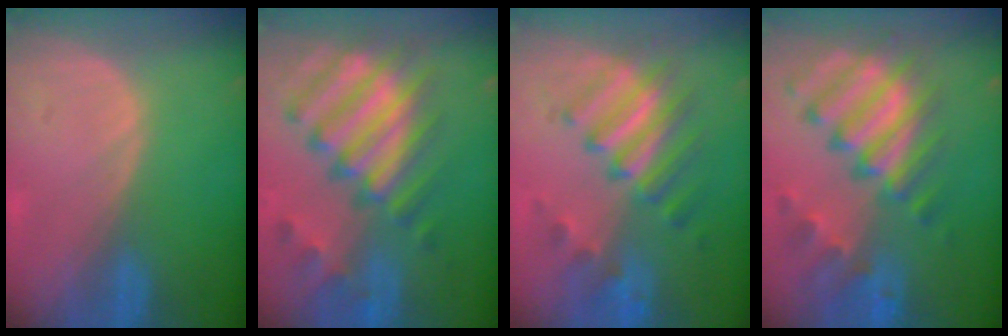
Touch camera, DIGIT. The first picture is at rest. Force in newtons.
{"total": 12.3, "press": 10.6, "slide": 6.3}
{"total": 7.9, "press": 7.8, "slide": 1.0}
{"total": 11.4, "press": 9.8, "slide": 5.8}